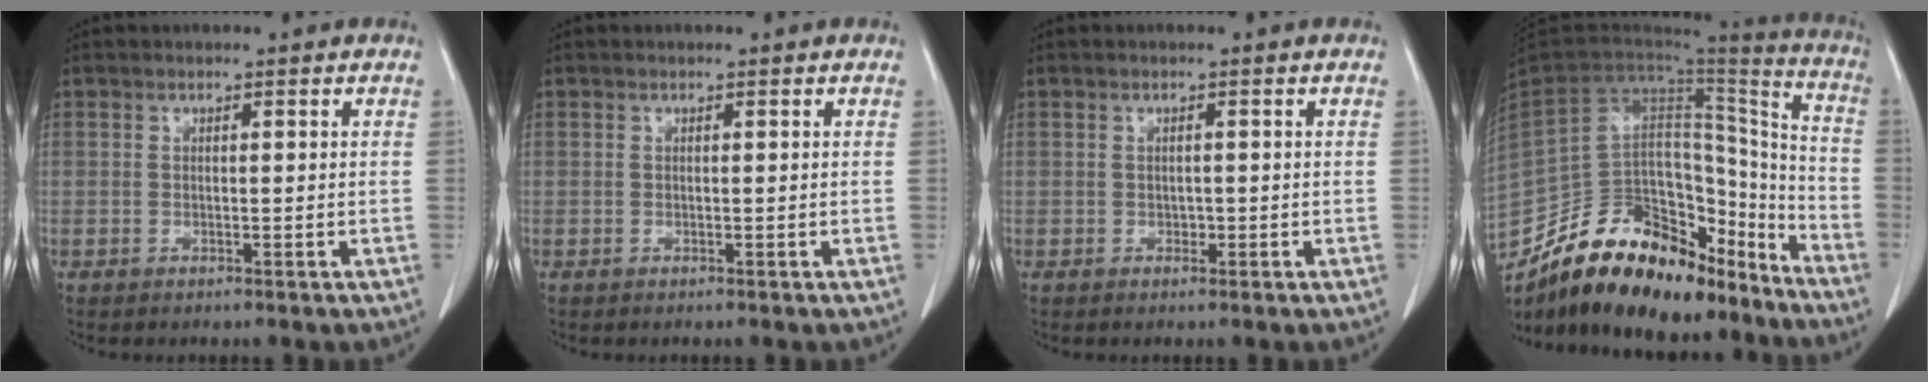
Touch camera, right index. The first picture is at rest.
{"total": 0.0}
{"total": 0.7, "force": [-0.2, 0.6, 0.3], "torque": [-0.005, 0.002, -0.003]}
{"total": 28.4, "force": [-22.8, 10.7, 13.1], "torque": [-0.214, 0.010, -0.358]}